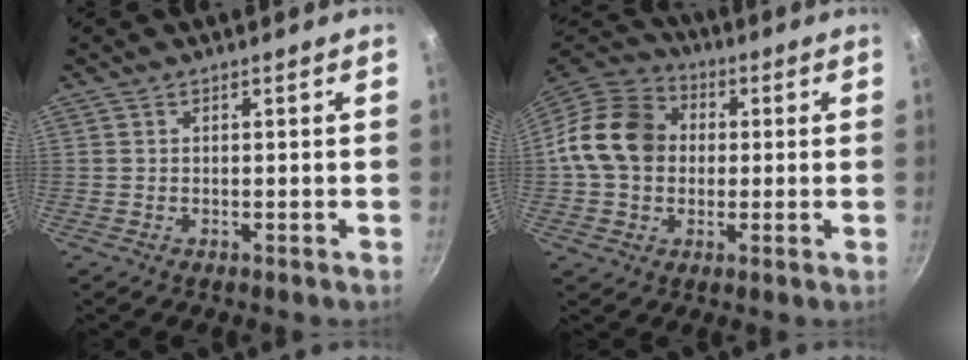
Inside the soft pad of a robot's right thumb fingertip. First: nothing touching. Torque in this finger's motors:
{"motor_torque": [1.19, 2.59, 0.92, -1.07, 0.17]}